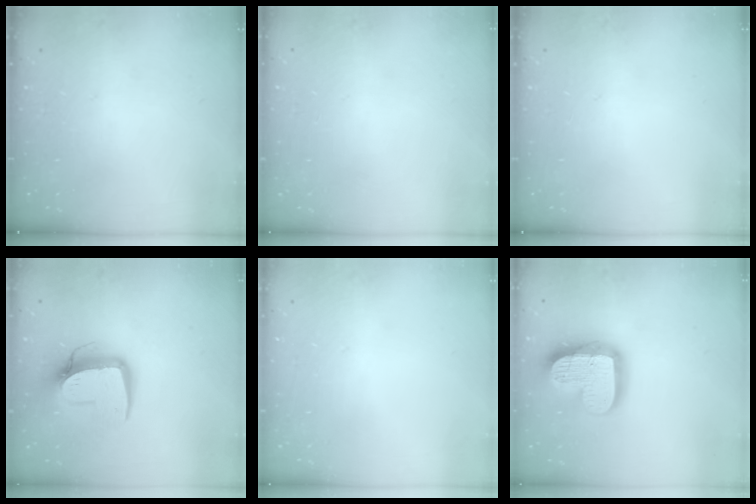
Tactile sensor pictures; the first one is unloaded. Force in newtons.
{"total": 0.0}
{"total": 0.0}
{"total": 13.0, "press": 12.9, "slide": 1.2}
{"total": 0.0}
{"total": 19.0, "press": 19.0, "slide": 1.6}